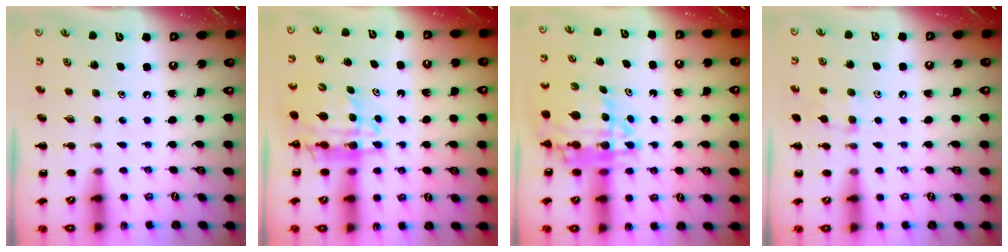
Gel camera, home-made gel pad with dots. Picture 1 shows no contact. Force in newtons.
{"total": 12.2, "press": 11.5, "slide": 4.2}
{"total": 11.4, "press": 10.9, "slide": 3.4}
{"total": 8.0, "press": 7.6, "slide": 2.7}